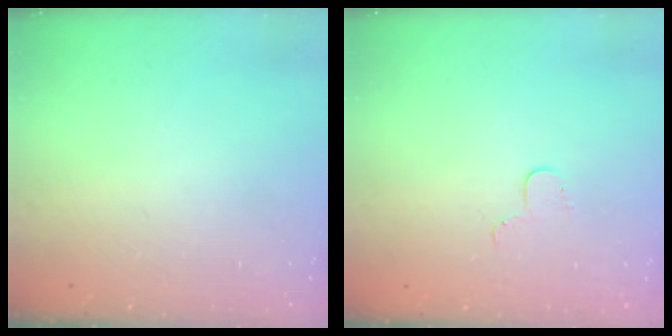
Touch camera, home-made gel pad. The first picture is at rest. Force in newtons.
{"total": 4.2, "press": 4.2, "slide": 0.4}